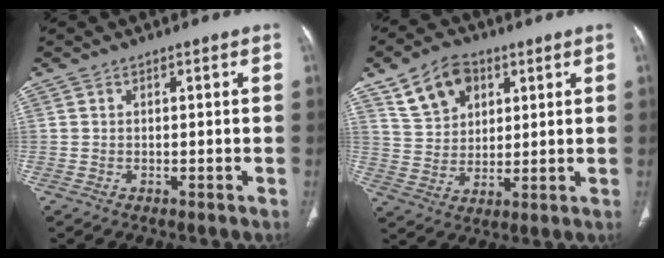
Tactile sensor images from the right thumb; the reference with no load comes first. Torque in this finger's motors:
{"motor_torque": [-0.74, 0.98, 0.39, 1.02, 0.03]}